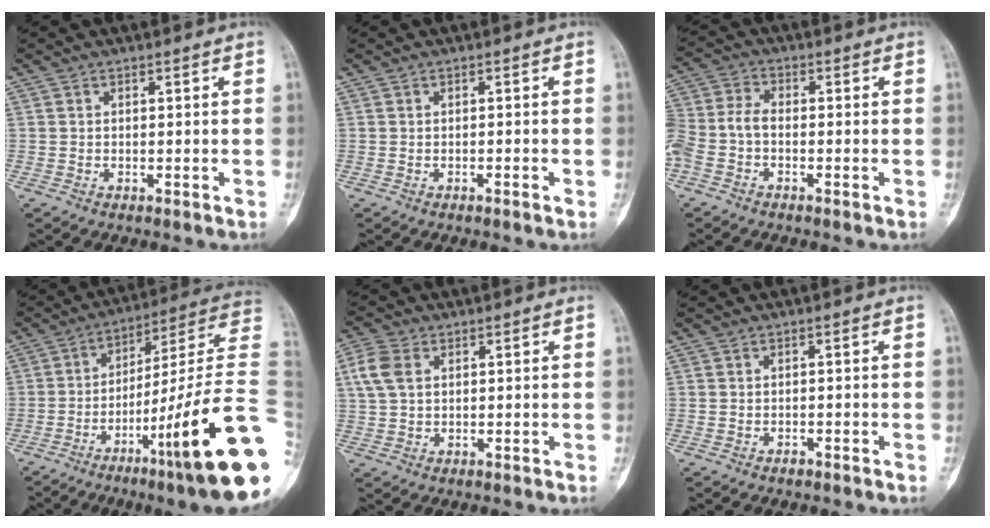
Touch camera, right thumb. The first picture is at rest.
{"total": 0.7, "force": [-0.4, 0.0, 0.6], "torque": [-0.013, 0.004, -0.005]}
{"total": 8.5, "force": [-2.8, 4.9, 6.3], "torque": [-0.160, 0.022, -0.061]}
{"total": 28.6, "force": [-8.7, 2.9, 27.1], "torque": [-0.326, 0.046, -0.135]}
{"total": 5.6, "force": [1.7, 3.8, 3.8], "torque": [-0.089, 0.007, 0.033]}
{"total": 0.7, "force": [-0.5, 0.2, 0.3], "torque": [-0.006, 0.003, -0.009]}